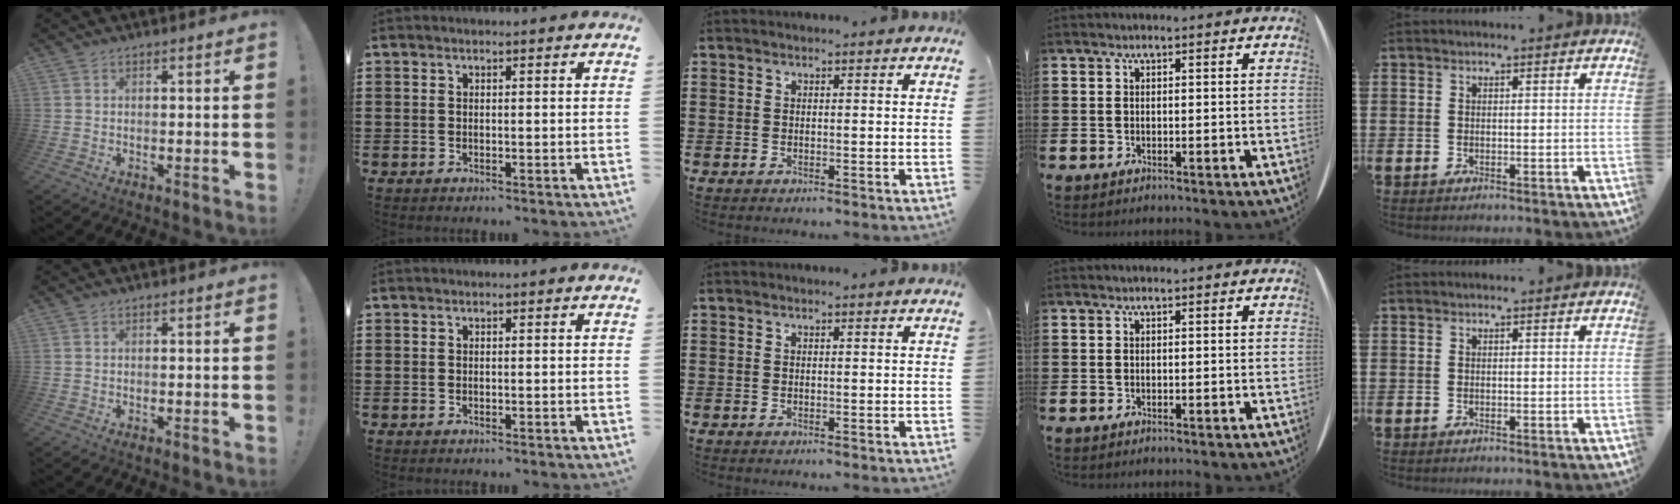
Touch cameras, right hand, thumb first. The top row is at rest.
{}